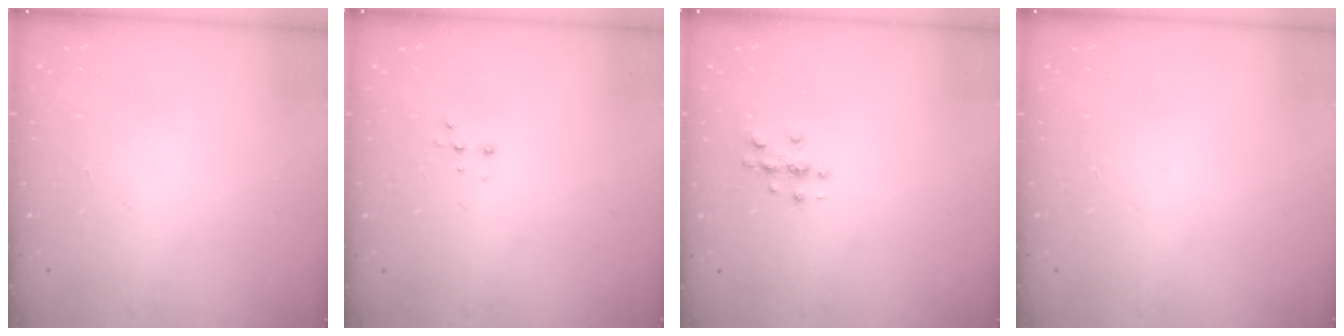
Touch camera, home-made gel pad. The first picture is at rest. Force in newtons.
{"total": 2.2, "press": 2.2, "slide": 0.5}
{"total": 2.7, "press": 2.7, "slide": 0.3}
{"total": 0.0}